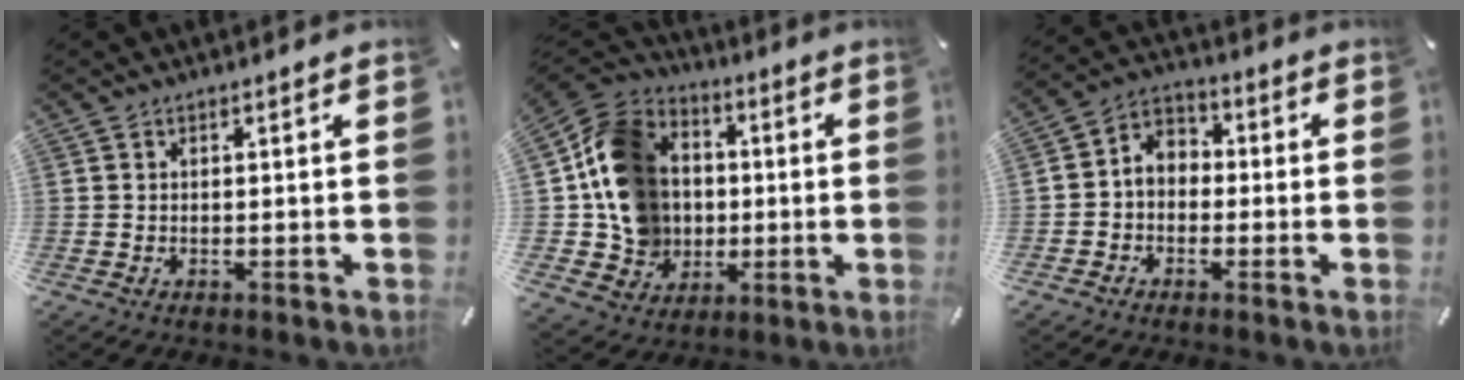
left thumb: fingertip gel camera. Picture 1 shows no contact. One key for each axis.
{"total": 16.2, "fx": 0.1, "fy": 14.9, "fz": 6.3, "tx": -0.112, "ty": 0.011, "tz": 0.014}
{"total": 5.0, "fx": -1.7, "fy": 4.2, "fz": 2.0, "tx": -0.048, "ty": 0.008, "tz": -0.036}